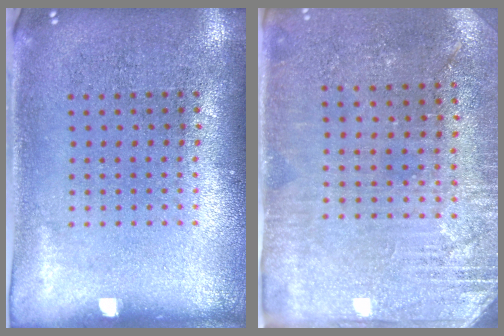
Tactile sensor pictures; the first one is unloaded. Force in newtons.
{"total": 2.9, "press": 2.8, "slide": 0.9}